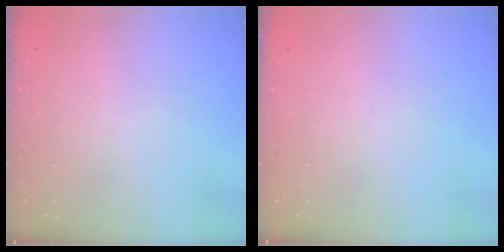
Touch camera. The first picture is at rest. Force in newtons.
{"total": 0.0}